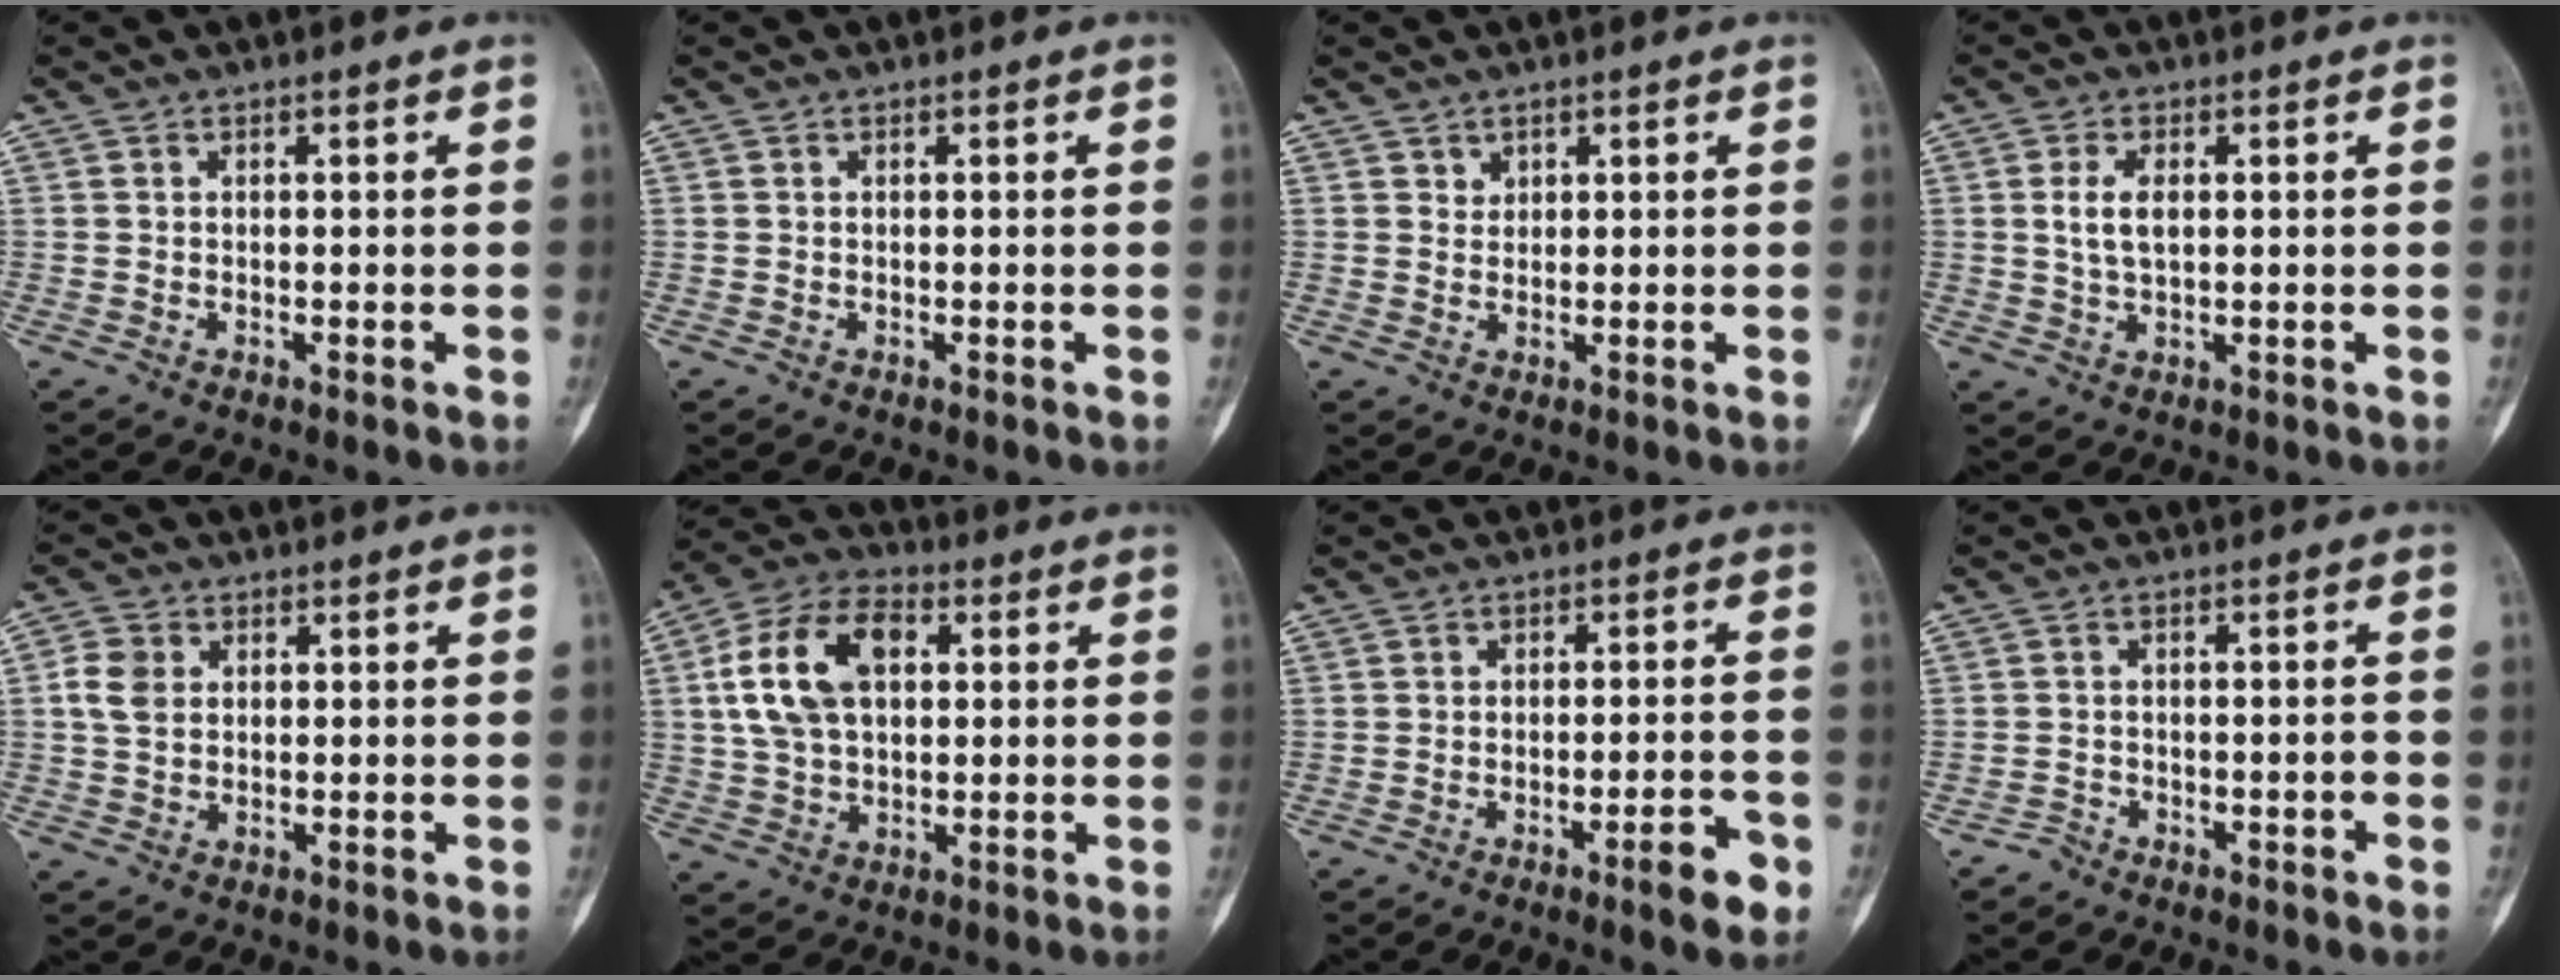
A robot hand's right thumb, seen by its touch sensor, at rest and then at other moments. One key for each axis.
{"total": 0.0}
{"total": 1.6, "fx": 1.0, "fy": 1.2, "fz": 0.1, "tx": 0.020, "ty": -0.005, "tz": 0.013}
{"total": 4.8, "fx": 0.8, "fy": 2.7, "fz": 3.9, "tx": -0.074, "ty": -0.001, "tz": 0.017}
{"total": 5.2, "fx": 0.9, "fy": 4.0, "fz": 3.1, "tx": -0.053, "ty": 0.005, "tz": 0.013}
{"total": 15.1, "fx": 3.2, "fy": 9.4, "fz": 11.4, "tx": -0.203, "ty": 0.018, "tz": 0.054}
{"total": 5.9, "fx": -3.0, "fy": 1.3, "fz": 4.9, "tx": -0.058, "ty": 0.018, "tz": -0.041}
{"total": 2.4, "fx": -2.0, "fy": 1.2, "fz": 0.5, "tx": 0.001, "ty": 0.017, "tz": -0.032}